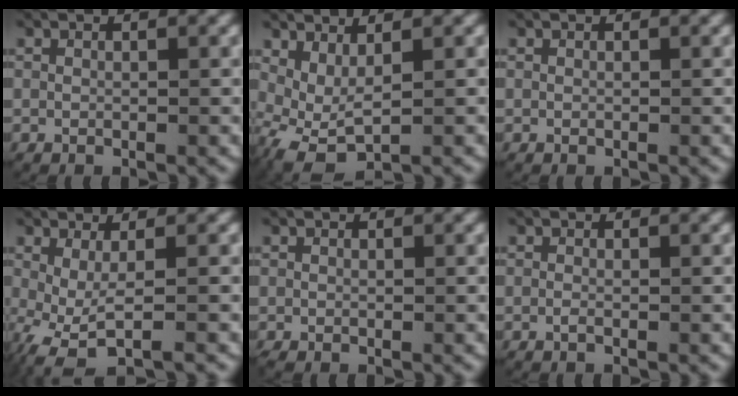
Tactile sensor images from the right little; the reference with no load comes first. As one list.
[{"total": 5.2, "force": [-0.5, 3.7, 3.6], "torque": [-0.094, -0.025, 0.003]}, {"total": 0.0}, {"total": 4.7, "force": [-1.3, 2.1, 3.9], "torque": [-0.080, -0.015, -0.009]}, {"total": 0.6, "force": [-0.5, 0.2, 0.3], "torque": [-0.009, -0.004, -0.006]}, {"total": 0.5, "force": [-0.4, 0.0, 0.3], "torque": [-0.013, -0.003, -0.007]}]